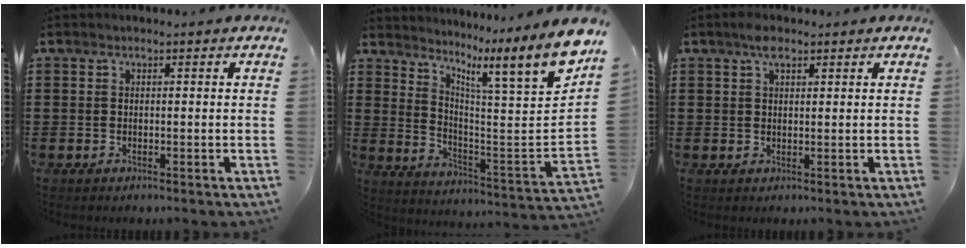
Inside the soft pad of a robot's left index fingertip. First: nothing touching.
{"total": 8.3, "force": [6.2, -1.1, 5.4], "torque": [-0.081, -0.089, 0.078]}
{"total": 2.6, "force": [1.6, 1.3, 1.5], "torque": [-0.027, 0.002, 0.028]}